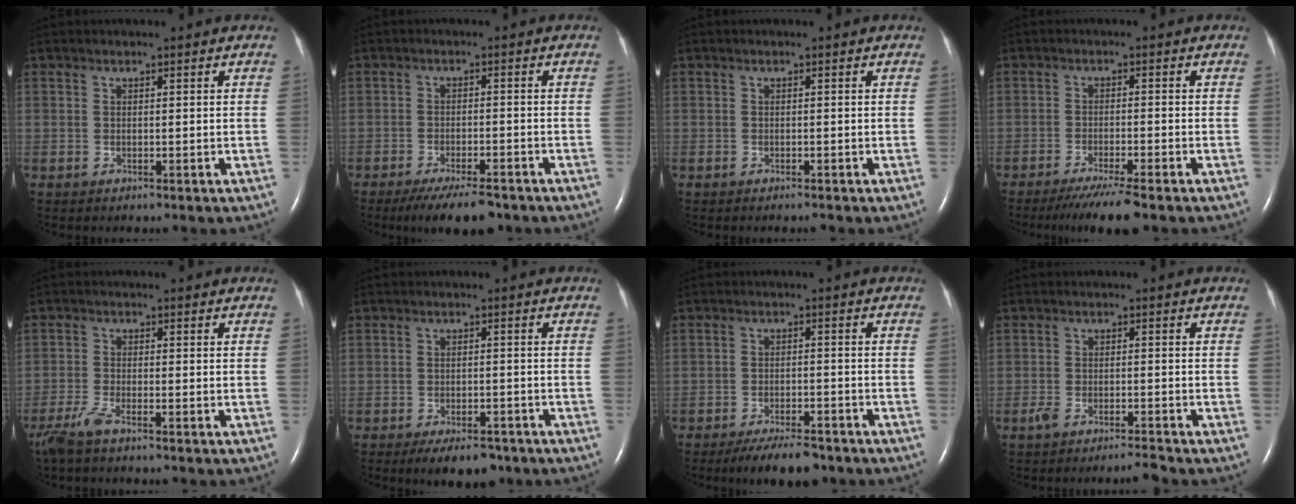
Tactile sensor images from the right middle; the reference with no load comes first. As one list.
[{"total": 8.0, "force": [-6.4, 1.7, 4.4], "torque": [-0.069, -0.014, -0.102]}, {"total": 0.5, "force": [-0.5, 0.0, 0.2], "torque": [-0.008, -0.001, -0.009]}, {"total": 6.5, "force": [-5.1, -0.5, 4.0], "torque": [-0.064, -0.018, -0.085]}, {"total": 3.7, "force": [-2.9, 0.3, 2.3], "torque": [-0.061, -0.010, -0.063]}, {"total": 6.0, "force": [-4.6, 2.4, 3.1], "torque": [-0.043, -0.002, -0.066]}, {"total": 6.8, "force": [-5.6, 1.7, 3.5], "torque": [-0.056, -0.009, -0.093]}, {"total": 2.7, "force": [-2.4, -0.1, 1.3], "torque": [-0.033, -0.005, -0.046]}]